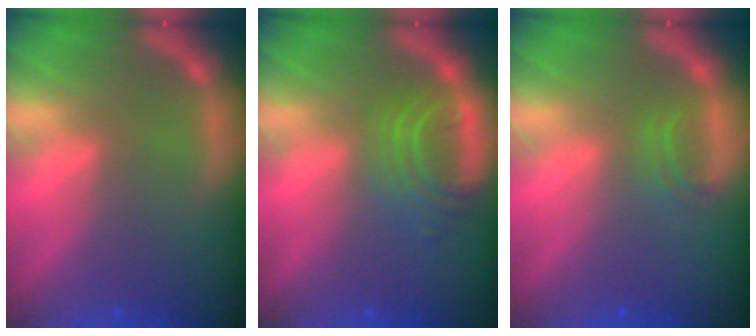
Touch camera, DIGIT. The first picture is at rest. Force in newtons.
{"total": 4.5}
{"total": 1.4}